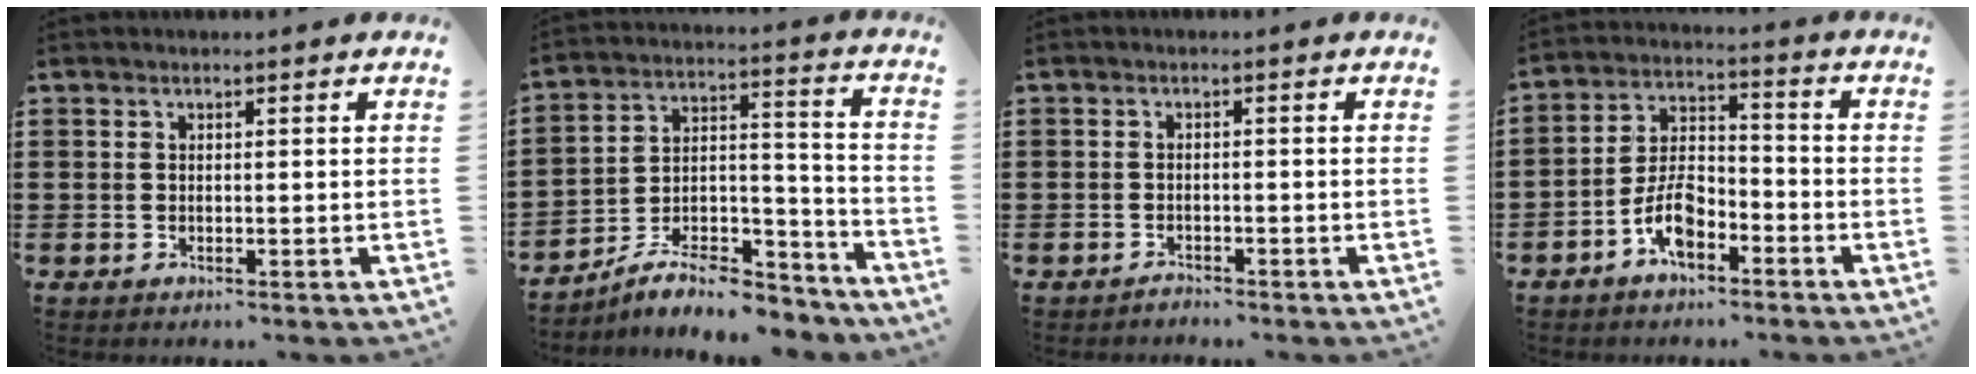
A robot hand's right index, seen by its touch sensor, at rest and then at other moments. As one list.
[{"total": 8.7, "force": [-7.2, 3.3, 3.5], "torque": [-0.049, 0.028, -0.132]}, {"total": 1.3, "force": [-1.3, 0.2, 0.0], "torque": [-0.004, 0.004, -0.027]}, {"total": 7.1, "force": [-4.0, 3.4, 4.8], "torque": [-0.107, 0.010, -0.078]}]